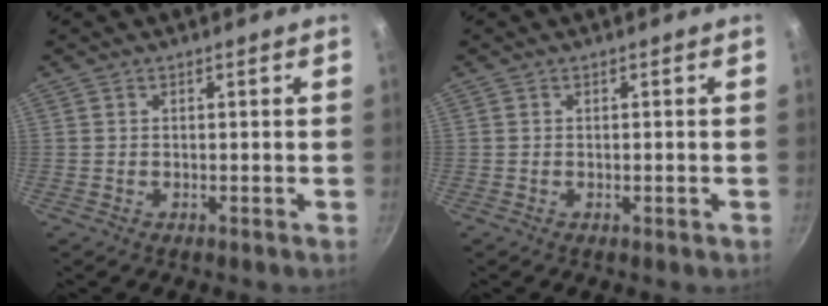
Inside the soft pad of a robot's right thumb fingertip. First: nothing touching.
{"total": 0.8, "force": [-0.3, 0.3, 0.7], "torque": [-0.010, 0.002, -0.004]}